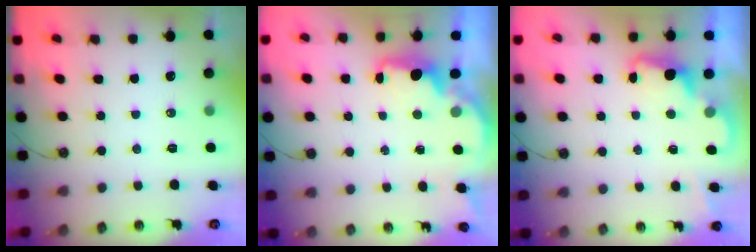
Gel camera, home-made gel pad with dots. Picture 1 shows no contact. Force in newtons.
{"total": 2.1, "press": 2.0, "slide": 0.6}
{"total": 3.1, "press": 3.0, "slide": 0.3}